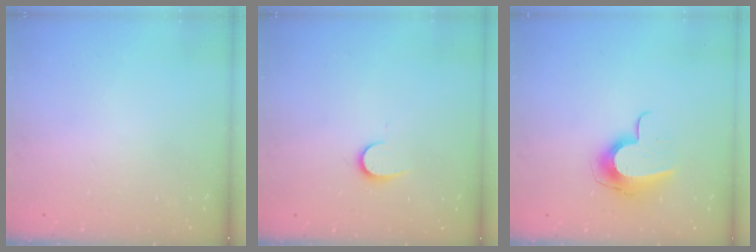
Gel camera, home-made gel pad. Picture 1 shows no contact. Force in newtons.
{"total": 6.6, "press": 6.5, "slide": 0.7}
{"total": 10.0, "press": 9.9, "slide": 0.7}